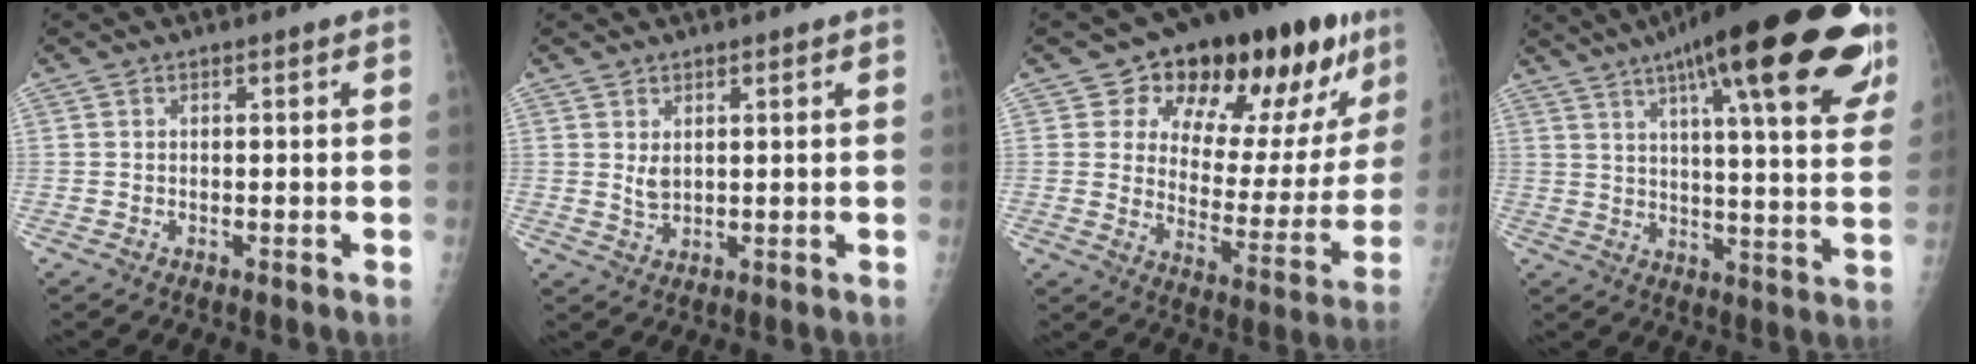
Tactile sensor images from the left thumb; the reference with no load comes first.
{"total": 2.6, "force": [1.2, 1.5, 1.7], "torque": [-0.024, -0.013, 0.028]}
{"total": 26.1, "force": [14.4, 12.6, 17.8], "torque": [-0.199, -0.038, 0.215]}
{"total": 30.2, "force": [17.9, 6.8, 23.4], "torque": [-0.287, -0.026, 0.242]}